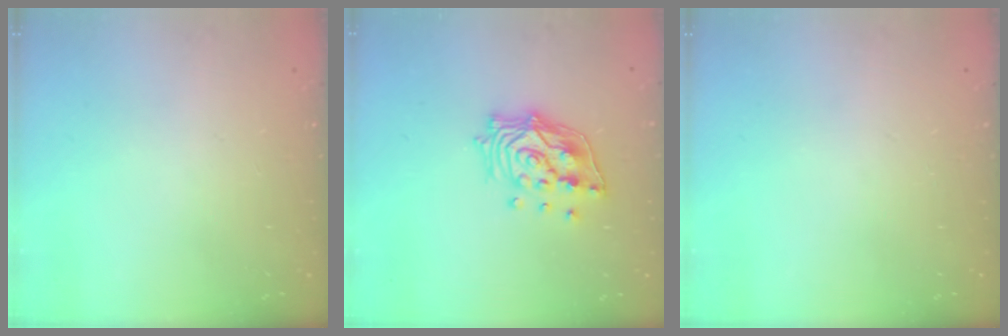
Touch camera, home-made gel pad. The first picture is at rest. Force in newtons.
{"total": 14.8, "press": 14.6, "slide": 2.2}
{"total": 0.0}